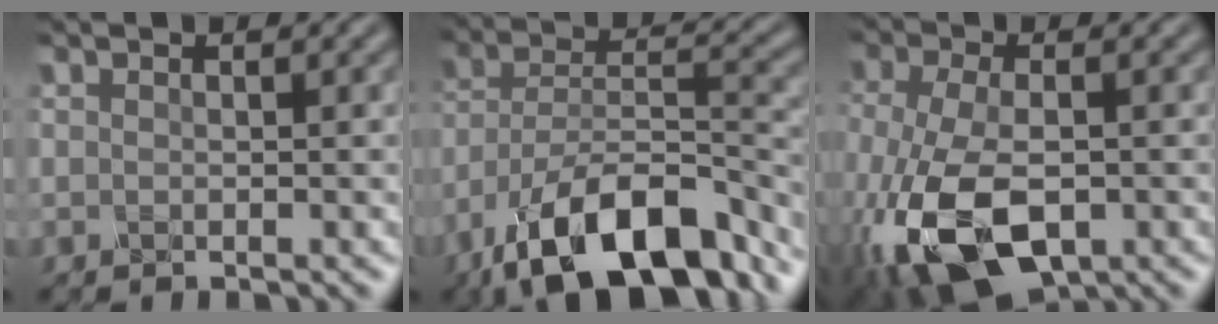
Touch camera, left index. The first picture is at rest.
{"total": 13.8, "force": [-9.7, 4.8, 8.6], "torque": [-0.141, 0.004, -0.182]}
{"total": 10.8, "force": [-4.7, 5.4, 8.1], "torque": [-0.195, -0.024, -0.087]}